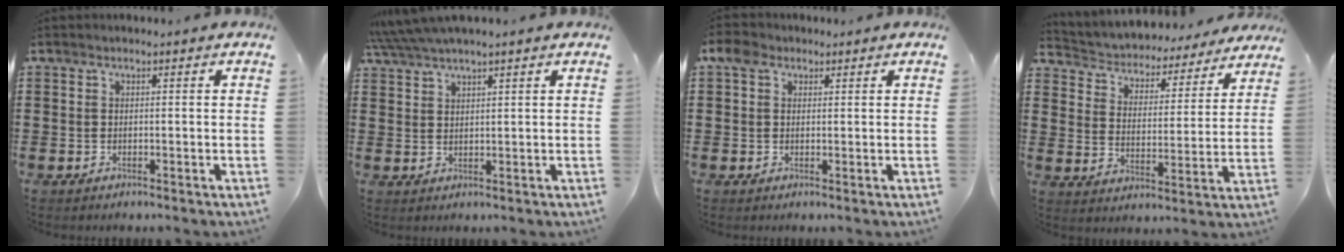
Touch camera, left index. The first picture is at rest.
{"total": 3.6, "force": [3.3, 0.0, 1.6], "torque": [-0.039, -0.002, 0.061]}
{"total": 3.5, "force": [1.7, 2.5, 1.7], "torque": [-0.035, 0.009, 0.027]}
{"total": 3.5, "force": [3.5, 0.4, -0.4], "torque": [-0.016, -0.034, 0.050]}